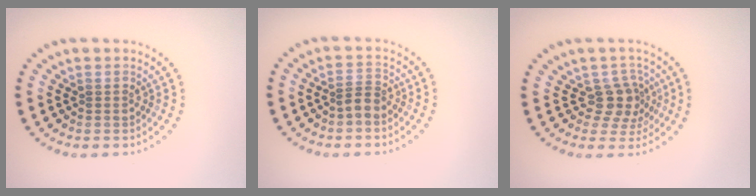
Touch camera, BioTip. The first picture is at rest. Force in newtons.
{"total": 1.8, "press": 1.5, "slide": 1.1}
{"total": 2.9, "press": 2.3, "slide": 1.8}